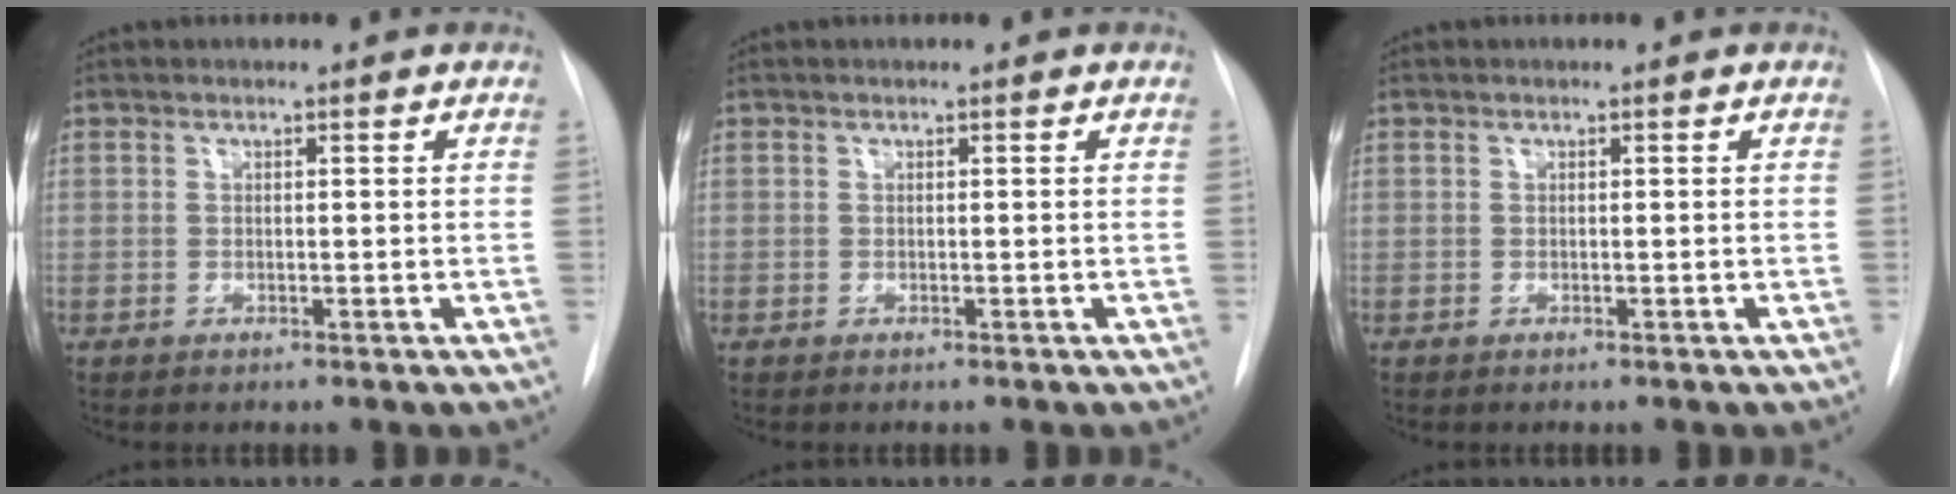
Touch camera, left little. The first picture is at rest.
{"total": 0.0}
{"total": 0.0}